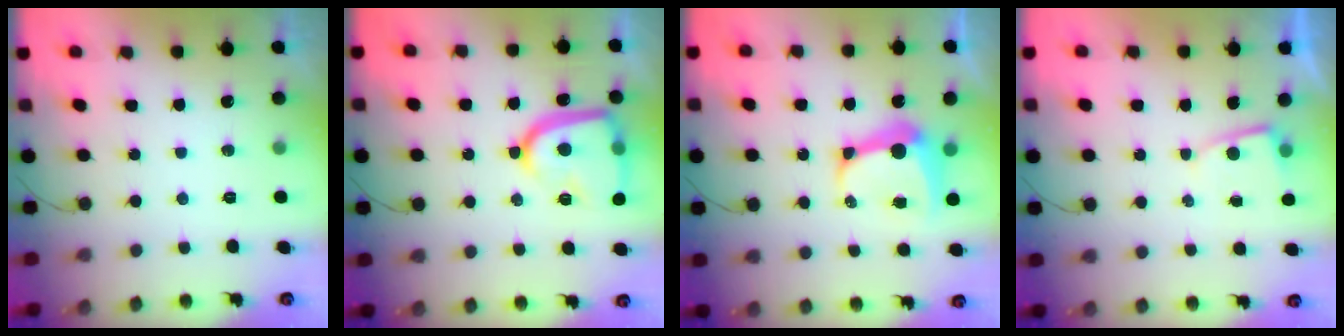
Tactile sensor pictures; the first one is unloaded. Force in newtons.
{"total": 18.1, "press": 18.0, "slide": 1.4}
{"total": 9.7, "press": 9.6, "slide": 1.0}
{"total": 2.0, "press": 2.0, "slide": 0.2}